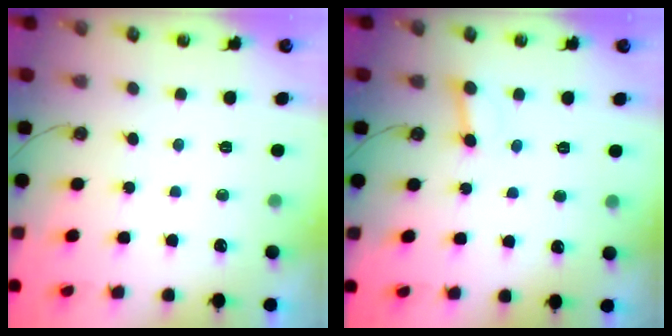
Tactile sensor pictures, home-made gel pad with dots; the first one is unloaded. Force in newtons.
{"total": 3.8, "press": 3.7, "slide": 0.5}